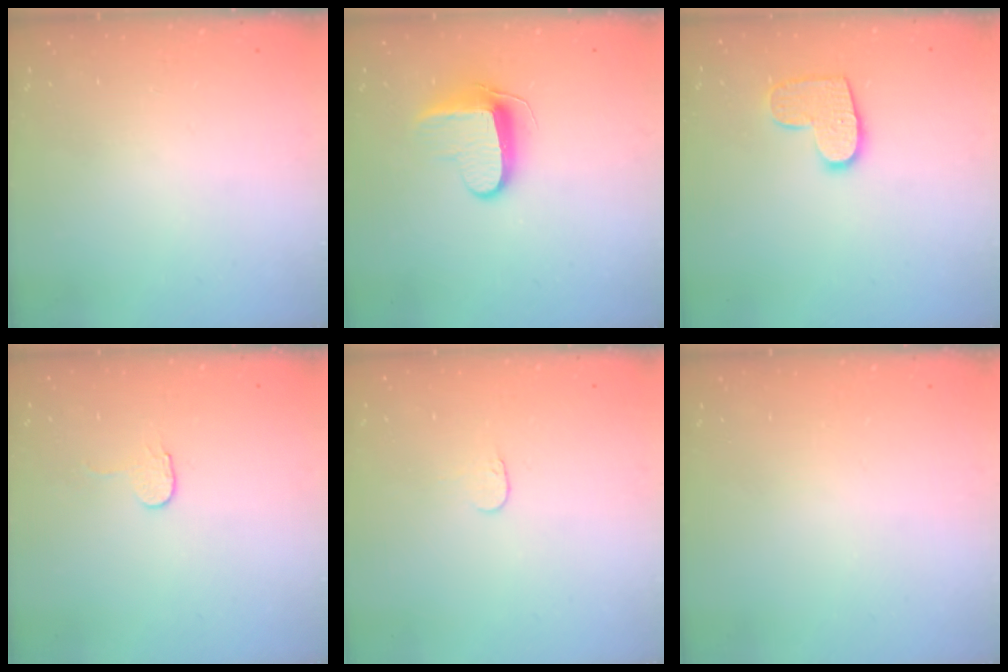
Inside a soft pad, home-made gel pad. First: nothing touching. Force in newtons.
{"total": 9.8, "press": 9.7, "slide": 1.1}
{"total": 9.9, "press": 9.9, "slide": 0.4}
{"total": 2.9, "press": 2.9, "slide": 0.3}
{"total": 3.8, "press": 3.8, "slide": 0.3}
{"total": 0.0}